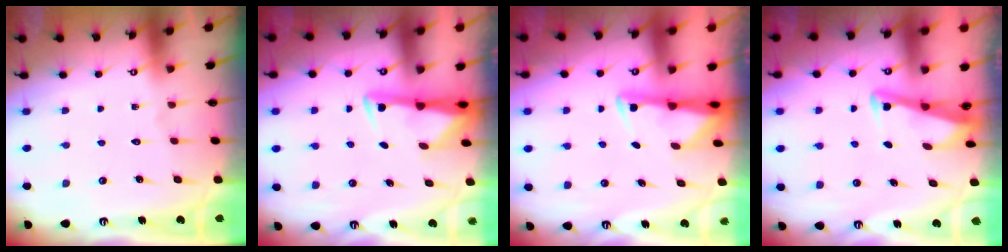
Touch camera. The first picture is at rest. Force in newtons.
{"total": 2.9, "press": 2.8, "slide": 0.5}
{"total": 3.1, "press": 3.0, "slide": 0.6}
{"total": 3.4, "press": 3.3, "slide": 0.4}